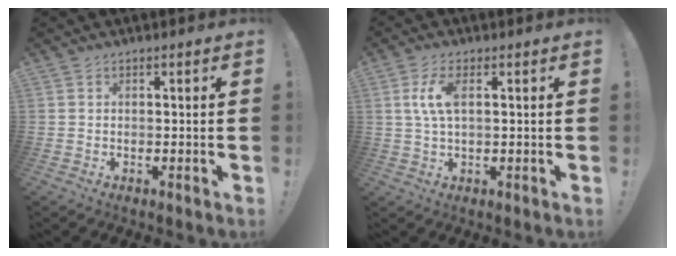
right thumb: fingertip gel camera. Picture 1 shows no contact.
{"total": 6.2, "force": [1.4, 2.4, 5.5], "torque": [-0.109, 0.000, 0.022]}